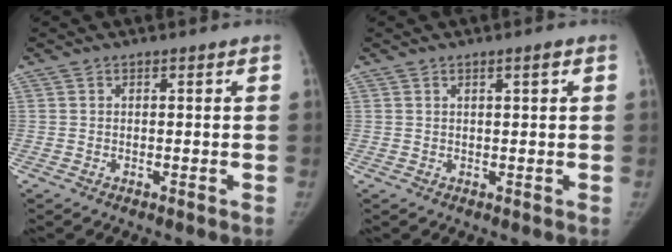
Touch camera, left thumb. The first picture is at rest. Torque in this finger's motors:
{"motor_torque": [-0.15, 0.00, -0.07, 0.01, -0.03]}